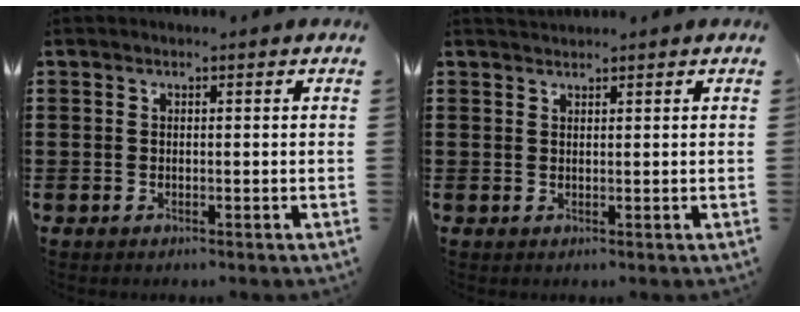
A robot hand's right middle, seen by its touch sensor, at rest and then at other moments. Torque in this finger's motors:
{"motor_torque": [-0.16, 0.09, -0.03, -0.02]}